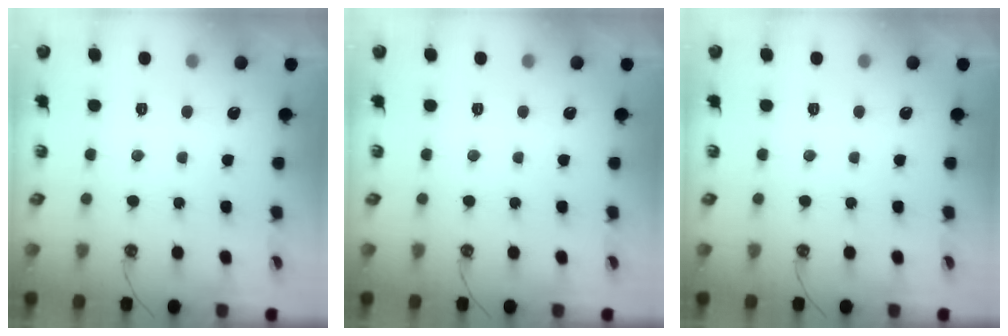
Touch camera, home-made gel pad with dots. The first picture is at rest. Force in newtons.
{"total": 0.0}
{"total": 0.0}